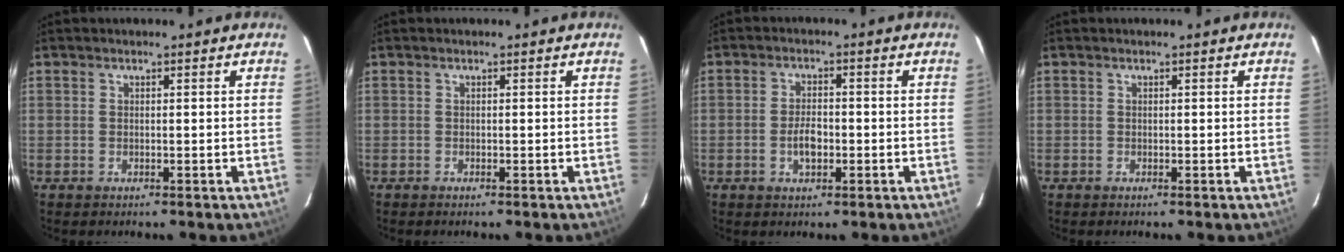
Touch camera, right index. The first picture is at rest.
{"total": 0.0}
{"total": 4.1, "force": [-1.2, 2.1, 3.3], "torque": [-0.063, 0.002, -0.019]}
{"total": 0.0}